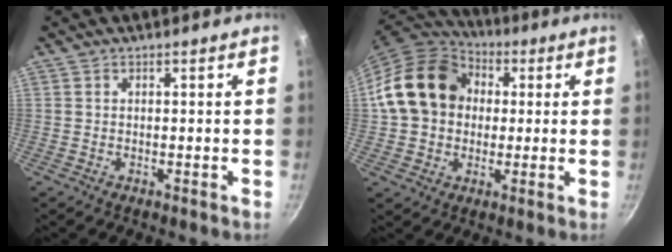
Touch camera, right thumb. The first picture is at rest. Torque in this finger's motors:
{"motor_torque": [1.17, 2.42, 0.54, -0.47, 0.17]}